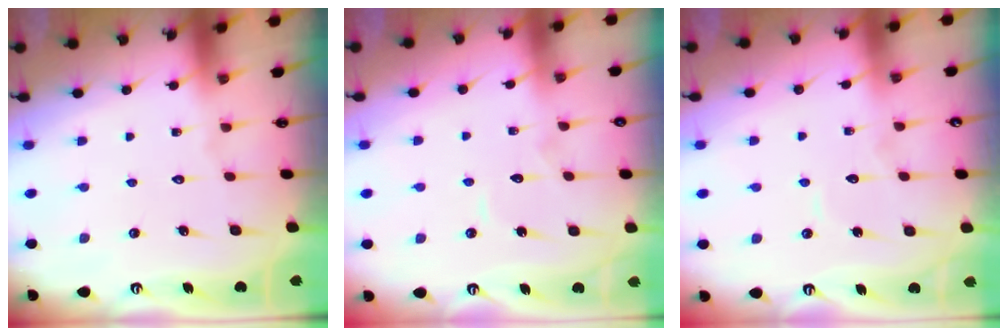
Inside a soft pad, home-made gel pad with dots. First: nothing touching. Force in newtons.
{"total": 4.6, "press": 4.6, "slide": 0.1}
{"total": 5.8, "press": 5.8, "slide": 0.5}